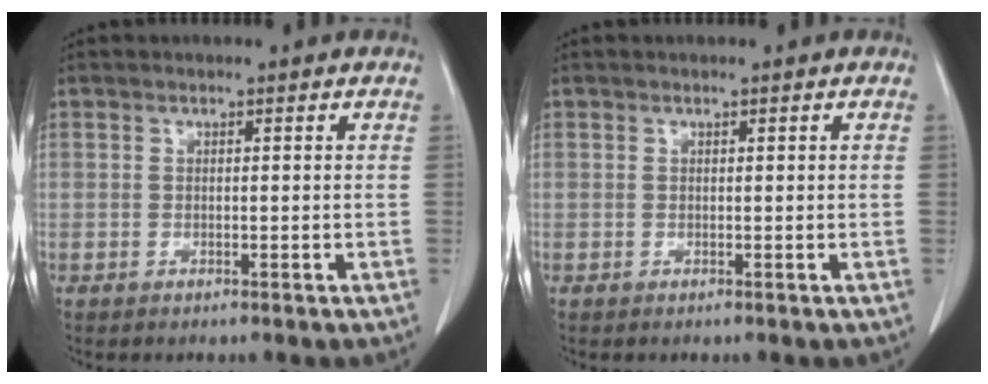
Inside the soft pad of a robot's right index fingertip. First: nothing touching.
{"total": 0.0}